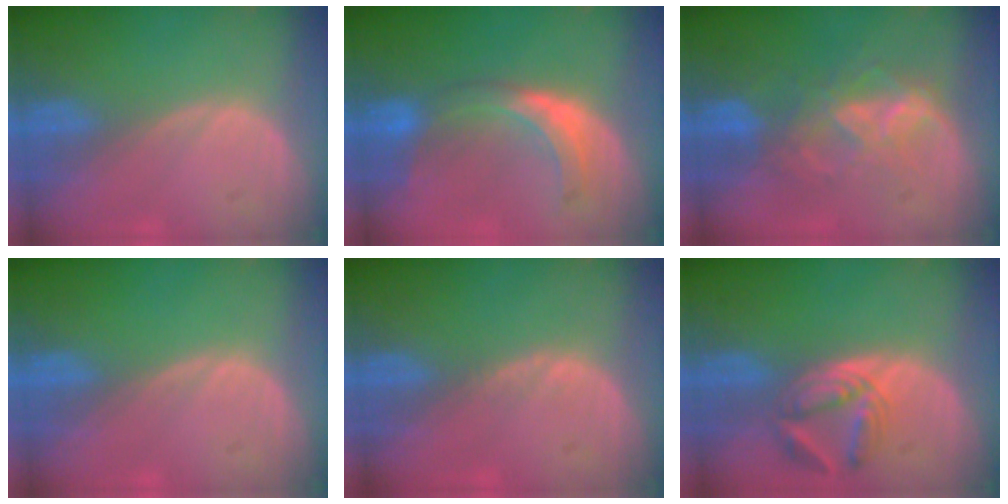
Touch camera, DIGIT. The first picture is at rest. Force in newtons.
{"total": 6.6, "press": 6.6, "slide": 0.6}
{"total": 7.1, "press": 6.7, "slide": 2.4}
{"total": 0.0}
{"total": 0.7, "press": 0.6, "slide": 0.3}
{"total": 5.6, "press": 5.6, "slide": 0.8}